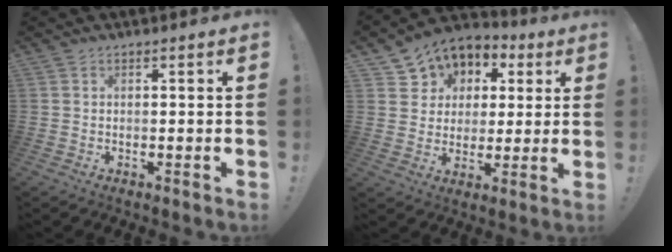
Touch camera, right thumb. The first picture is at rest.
{"total": 8.7, "force": [3.2, 7.9, 1.6], "torque": [-0.027, -0.027, 0.067]}